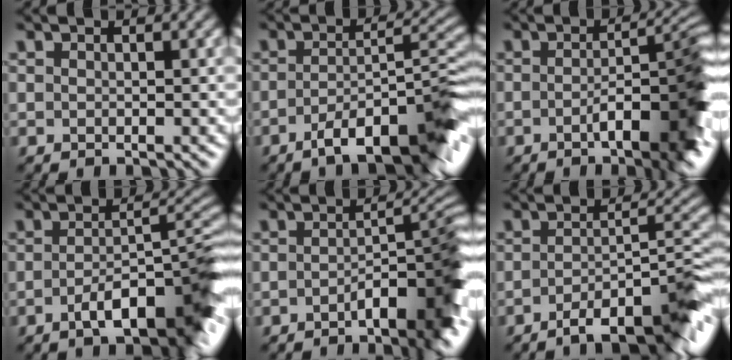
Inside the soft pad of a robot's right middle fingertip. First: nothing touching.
{"total": 9.8, "force": [-5.8, 2.3, 7.6], "torque": [-0.102, 0.003, -0.089]}
{"total": 8.9, "force": [-3.0, 2.2, 8.1], "torque": [-0.099, 0.006, -0.044]}
{"total": 8.4, "force": [-4.0, 2.2, 7.0], "torque": [-0.098, 0.008, -0.065]}
{"total": 7.8, "force": [-3.7, 2.1, 6.6], "torque": [-0.079, 0.008, -0.056]}
{"total": 8.5, "force": [-5.5, 1.7, 6.2], "torque": [-0.076, 0.006, -0.085]}